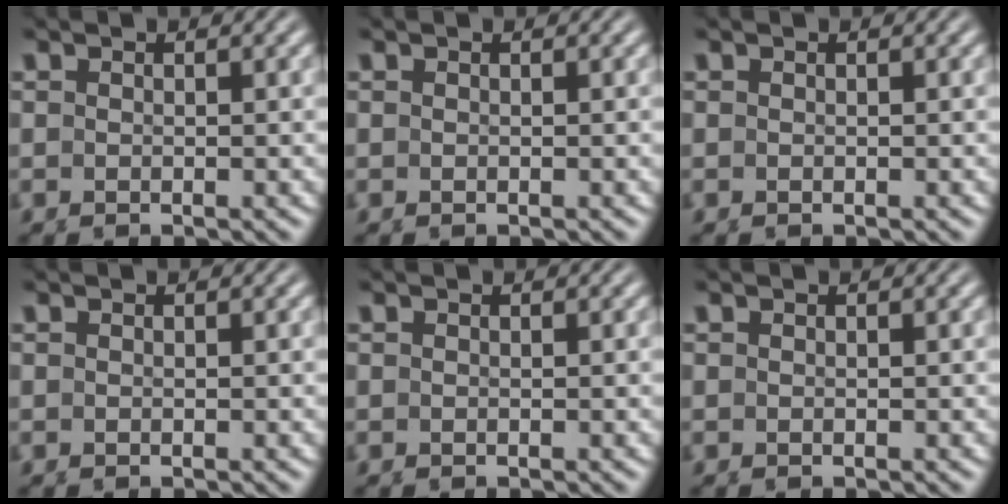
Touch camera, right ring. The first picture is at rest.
{"total": 0.0}
{"total": 0.0}
{"total": 1.5, "force": [-0.3, -1.4, -0.4], "torque": [0.018, -0.011, 0.005]}
{"total": 0.0}
{"total": 0.0}